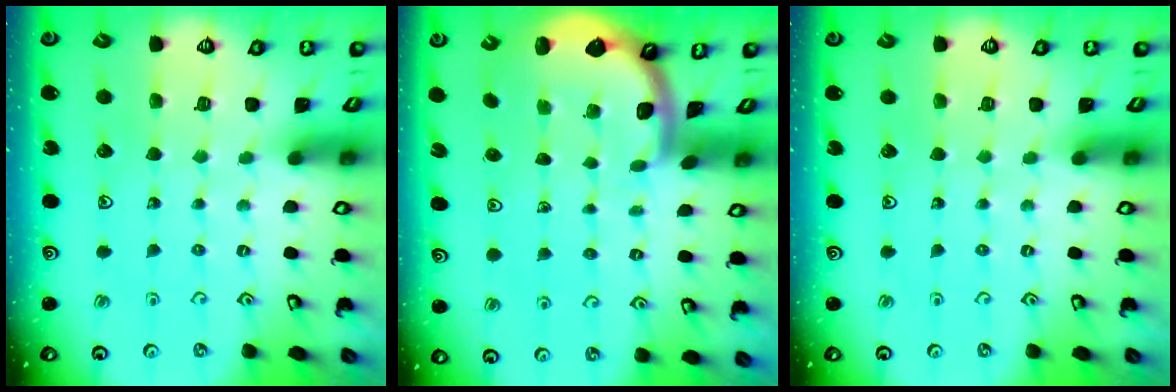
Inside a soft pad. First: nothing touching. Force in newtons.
{"total": 1.6, "press": 1.6, "slide": 0.1}
{"total": 0.0}